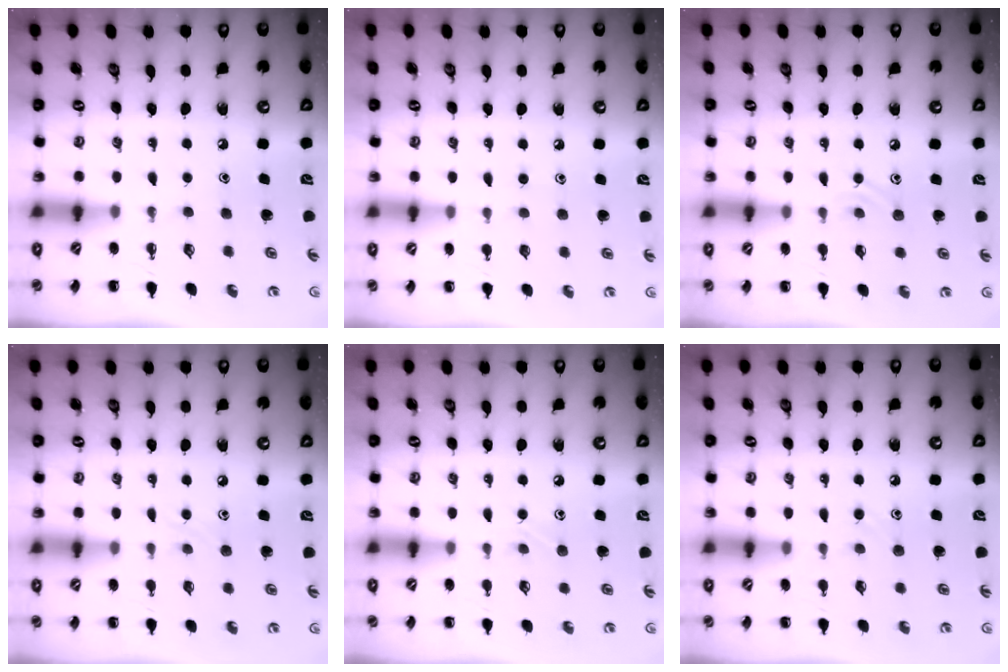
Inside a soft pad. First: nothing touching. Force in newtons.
{"total": 5.4, "press": 5.2, "slide": 1.6}
{"total": 8.3, "press": 7.9, "slide": 2.3}
{"total": 5.0, "press": 4.8, "slide": 1.6}
{"total": 4.6, "press": 4.3, "slide": 1.6}
{"total": 6.8, "press": 6.5, "slide": 2.0}